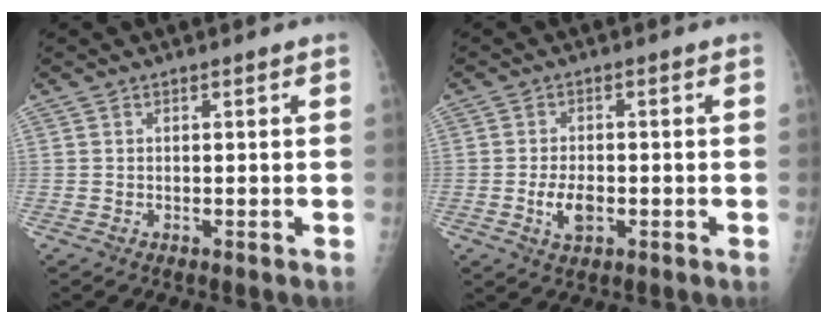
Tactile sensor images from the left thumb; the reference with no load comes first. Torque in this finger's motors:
{"motor_torque": [-0.07, 0.14, 0.16, 0.03, 0.01]}